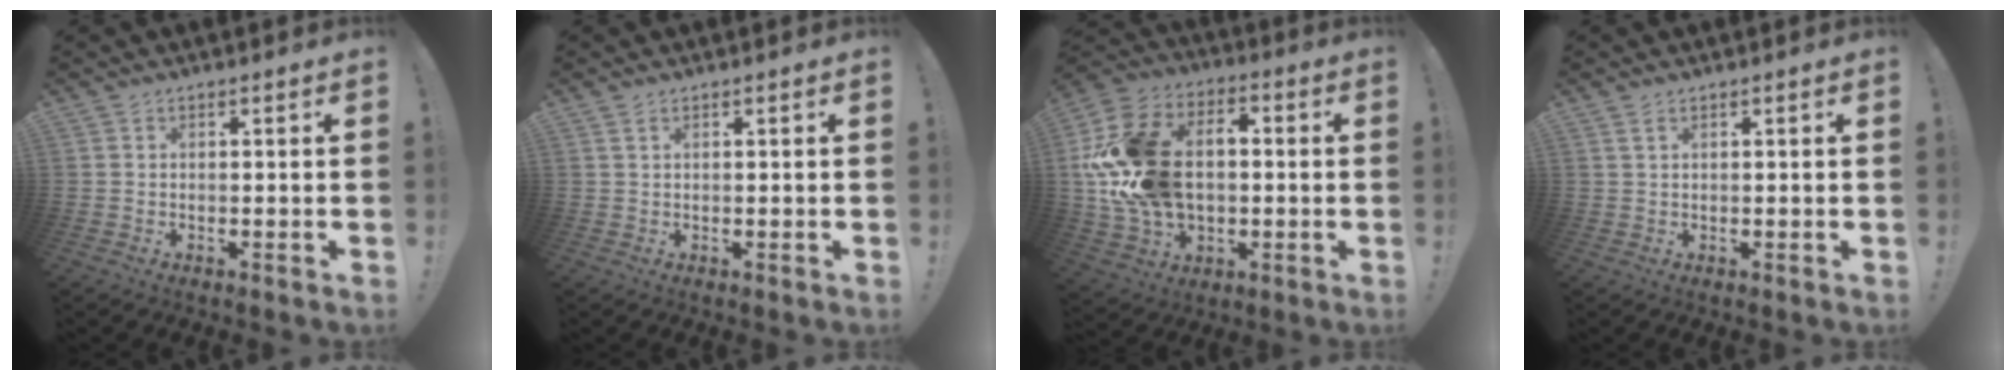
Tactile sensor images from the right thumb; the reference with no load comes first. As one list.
[{"total": 1.4, "force": [0.8, 0.5, 1.0], "torque": [-0.021, 0.001, 0.015]}, {"total": 23.3, "force": [1.0, 16.9, 16.0], "torque": [-0.306, 0.022, 0.031]}, {"total": 1.7, "force": [0.9, 0.5, 1.3], "torque": [-0.027, 0.001, 0.017]}]